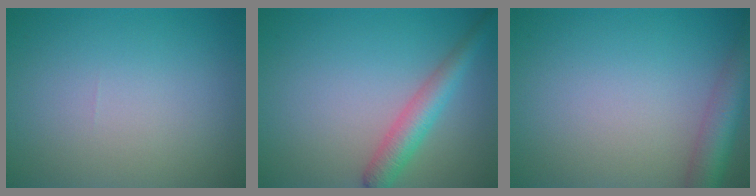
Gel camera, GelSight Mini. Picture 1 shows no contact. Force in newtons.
{"total": 3.5, "press": 3.5, "slide": 0.1}
{"total": 4.4, "press": 4.4, "slide": 0.3}